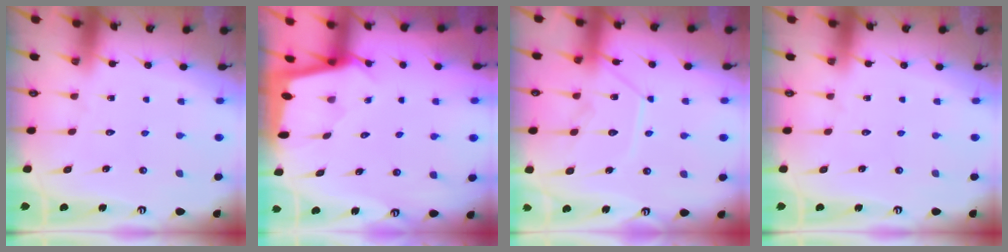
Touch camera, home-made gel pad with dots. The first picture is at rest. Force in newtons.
{"total": 1.6, "press": 1.6, "slide": 0.2}
{"total": 12.2, "press": 12.1, "slide": 1.1}
{"total": 0.0}